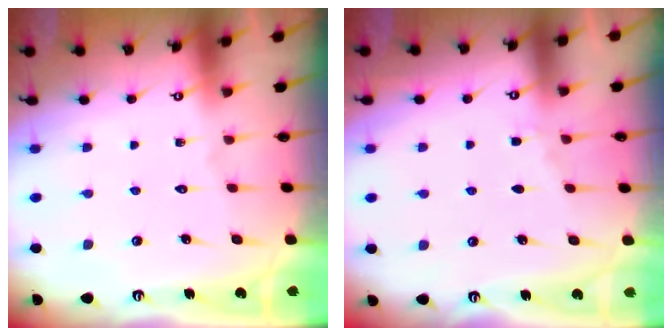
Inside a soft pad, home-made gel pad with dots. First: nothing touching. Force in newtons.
{"total": 3.6, "press": 3.5, "slide": 0.5}